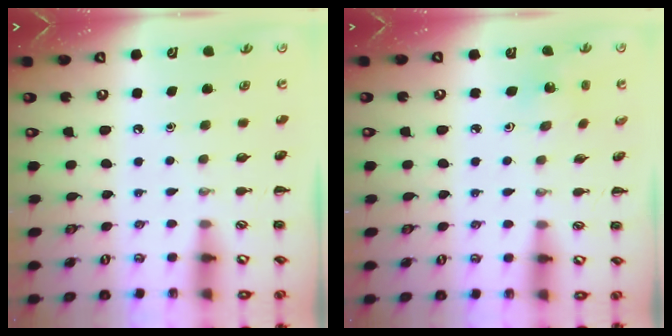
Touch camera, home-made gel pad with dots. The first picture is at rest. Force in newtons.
{"total": 2.3, "press": 2.2, "slide": 0.8}